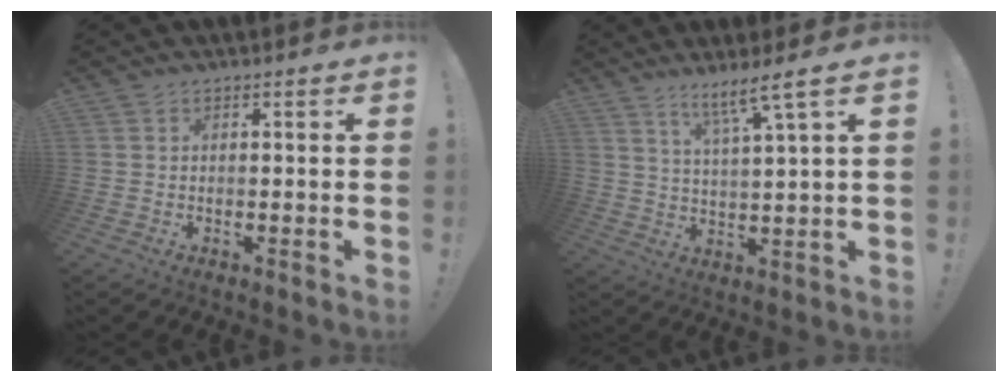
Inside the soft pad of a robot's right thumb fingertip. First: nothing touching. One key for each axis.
{"total": 7.3, "fx": 5.3, "fy": -0.7, "fz": 5.0, "tx": -0.077, "ty": -0.034, "tz": 0.081}